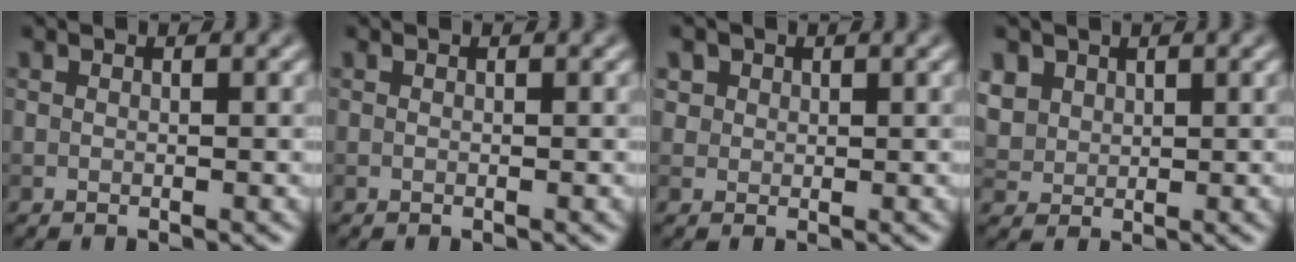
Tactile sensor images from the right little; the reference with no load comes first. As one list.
[{"total": 0.0}, {"total": 2.3, "force": [1.2, 1.8, 0.8], "torque": [-0.023, 0.001, 0.028]}, {"total": 3.6, "force": [1.8, 2.8, 1.4], "torque": [-0.057, 0.005, 0.053]}]